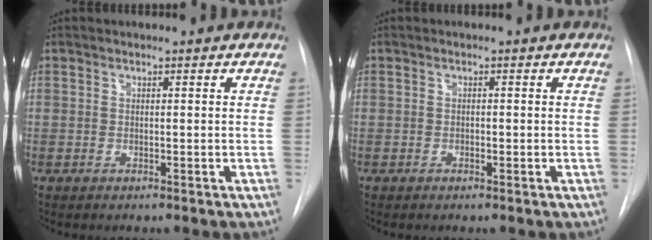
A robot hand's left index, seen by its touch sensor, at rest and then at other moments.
{"total": 0.8, "force": [-0.7, 0.3, 0.4], "torque": [-0.005, -0.003, -0.011]}